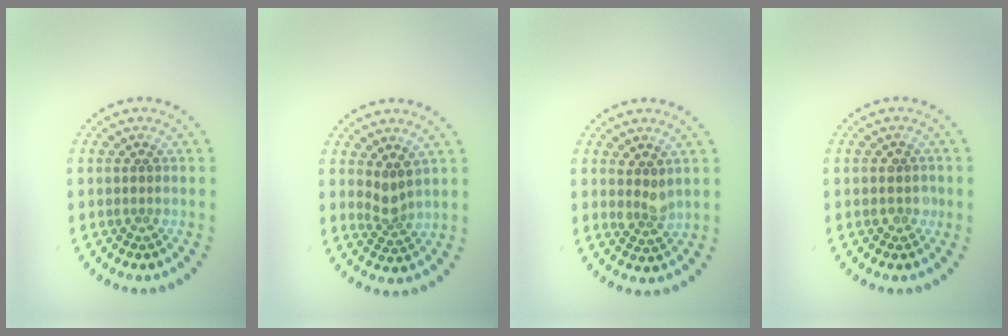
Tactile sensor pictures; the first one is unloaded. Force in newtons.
{"total": 1.8, "press": 1.4, "slide": 1.2}
{"total": 1.8, "press": 1.4, "slide": 1.1}
{"total": 1.1, "press": 1.0, "slide": 0.5}